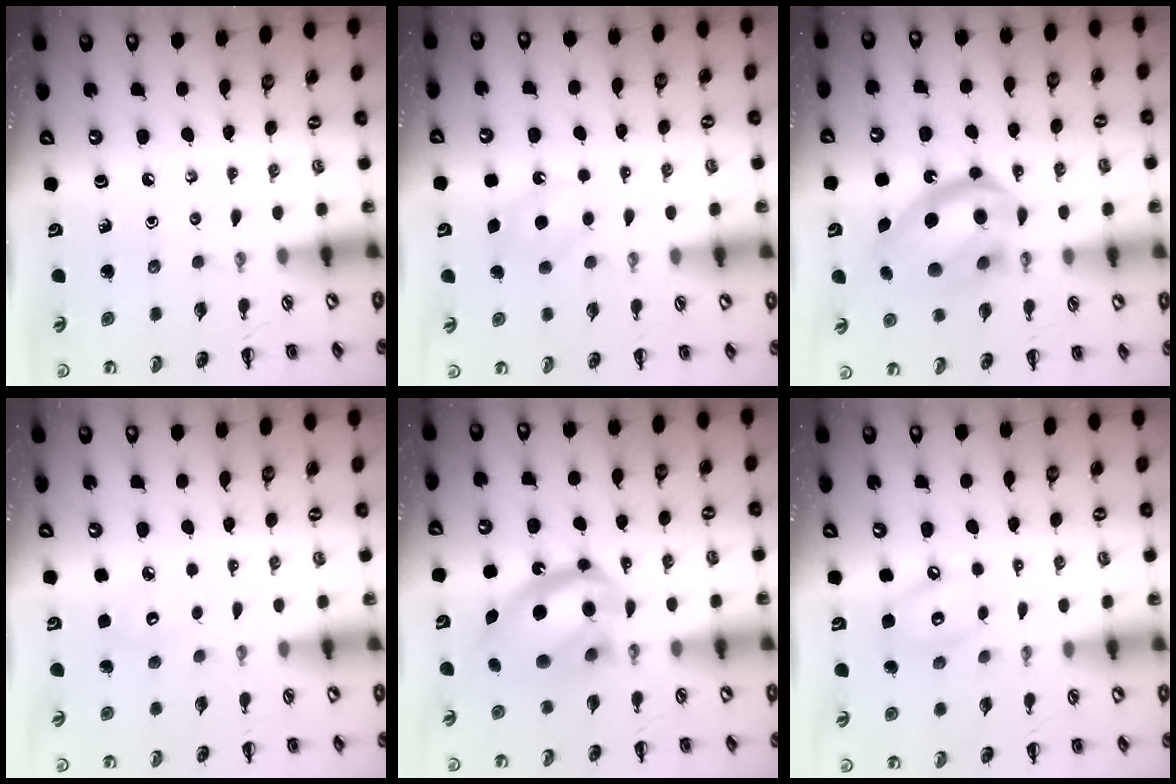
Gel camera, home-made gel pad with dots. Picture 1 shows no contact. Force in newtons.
{"total": 7.2, "press": 7.0, "slide": 1.8}
{"total": 16.8, "press": 16.3, "slide": 3.9}
{"total": 5.7, "press": 5.4, "slide": 1.7}
{"total": 15.1, "press": 14.5, "slide": 4.1}
{"total": 8.5, "press": 8.4, "slide": 1.4}